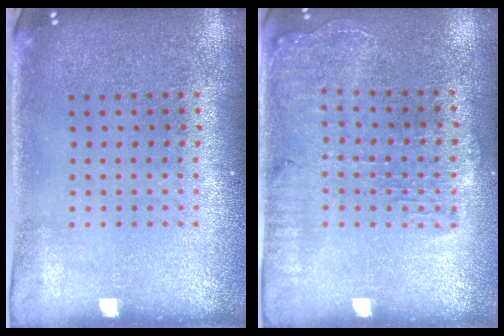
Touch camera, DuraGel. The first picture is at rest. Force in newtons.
{"total": 1.4, "press": 1.4, "slide": 0.3}